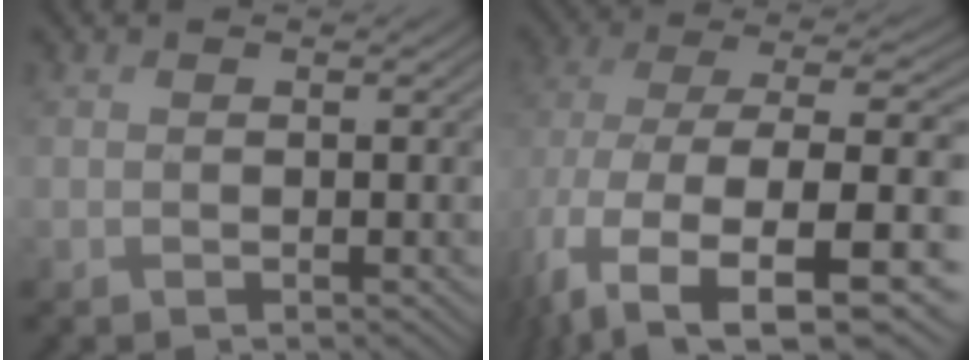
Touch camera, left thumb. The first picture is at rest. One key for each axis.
{"total": 14.8, "fx": -5.0, "fy": 7.7, "fz": 11.7, "tx": -0.284, "ty": -0.025, "tz": -0.073}